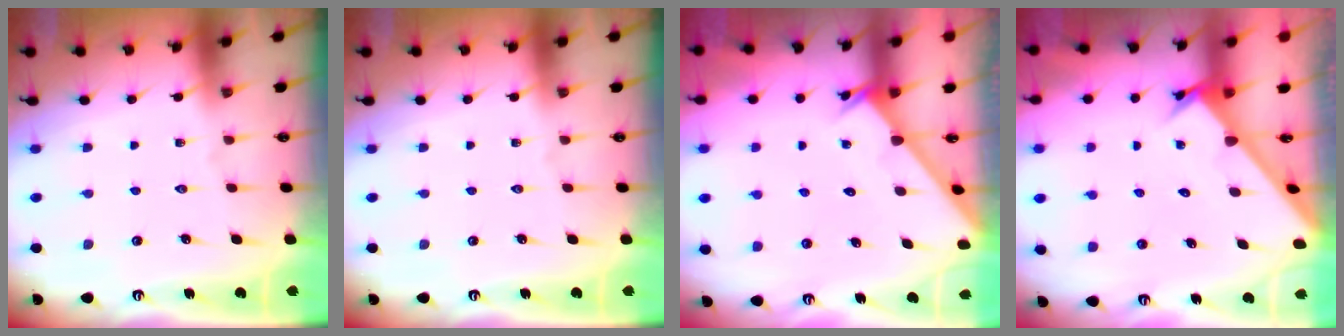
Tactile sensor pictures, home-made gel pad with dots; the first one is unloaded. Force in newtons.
{"total": 0.0}
{"total": 1.9, "press": 1.9, "slide": 0.1}
{"total": 2.8, "press": 2.7, "slide": 0.3}